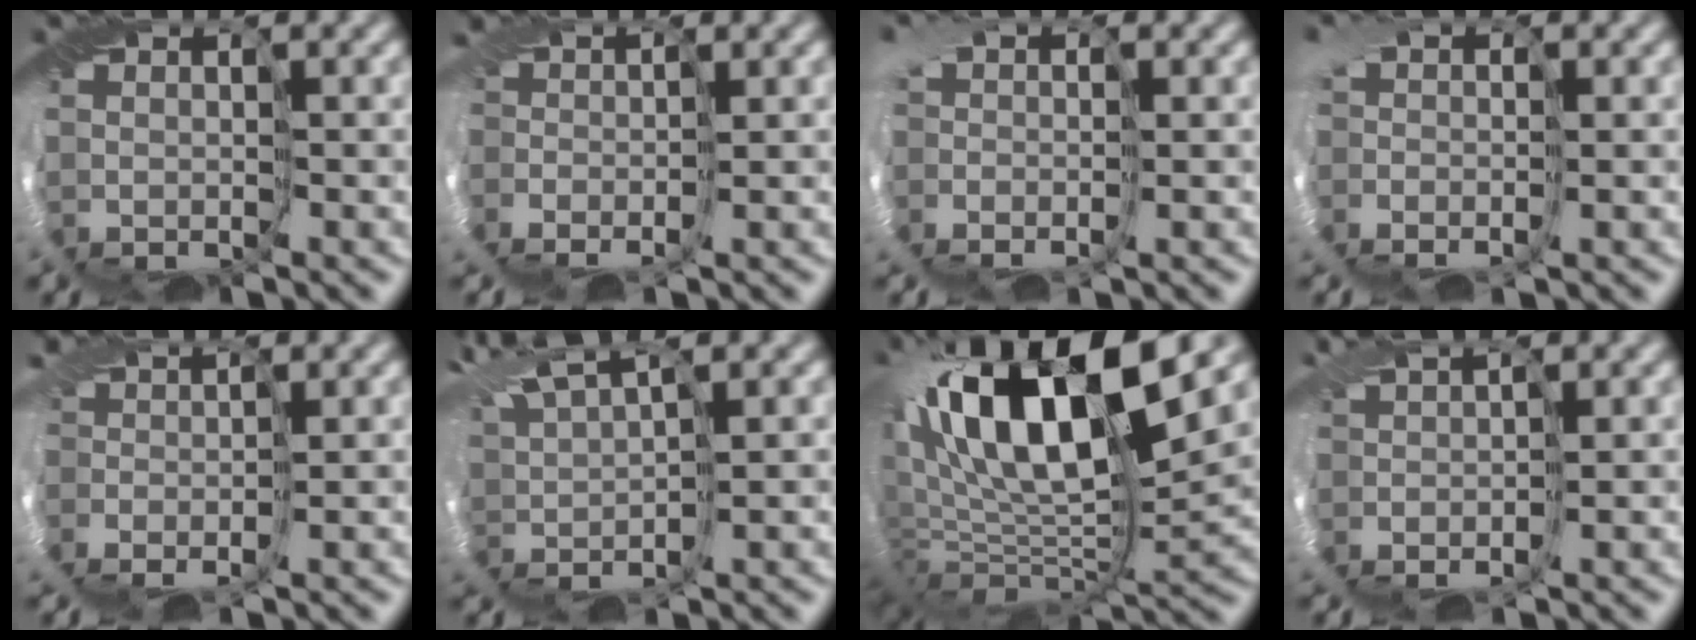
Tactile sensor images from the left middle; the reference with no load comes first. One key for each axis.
{"total": 2.5, "fx": -1.3, "fy": 1.5, "fz": 1.5, "tx": -0.031, "ty": 0.001, "tz": -0.030}
{"total": 2.3, "fx": -0.6, "fy": 1.5, "fz": 1.6, "tx": -0.024, "ty": 0.001, "tz": -0.018}
{"total": 2.6, "fx": -0.8, "fy": 1.8, "fz": 1.8, "tx": -0.024, "ty": 0.001, "tz": -0.018}
{"total": 2.5, "fx": -1.0, "fy": 1.5, "fz": 1.8, "tx": -0.037, "ty": 0.003, "tz": -0.026}
{"total": 4.9, "fx": 3.7, "fy": 0.8, "fz": 3.1, "tx": -0.089, "ty": 0.024, "tz": 0.064}
{"total": 14.9, "fx": 4.6, "fy": 6.1, "fz": 12.8, "tx": -0.232, "ty": 0.027, "tz": 0.069}
{"total": 0.7, "fx": 0.6, "fy": -0.1, "fz": 0.2, "tx": -0.004, "ty": 0.015, "tz": 0.011}